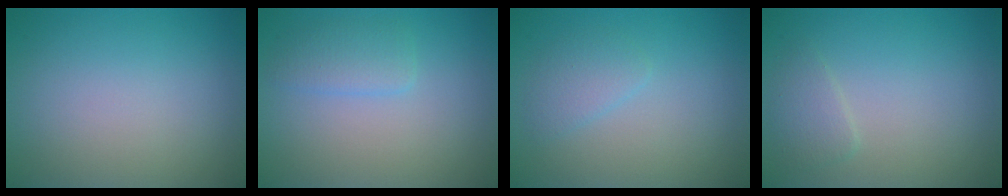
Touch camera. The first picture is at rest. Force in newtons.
{"total": 1.9, "press": 1.9, "slide": 0.1}
{"total": 1.6, "press": 1.6, "slide": 0.1}
{"total": 1.5, "press": 1.5, "slide": 0.1}